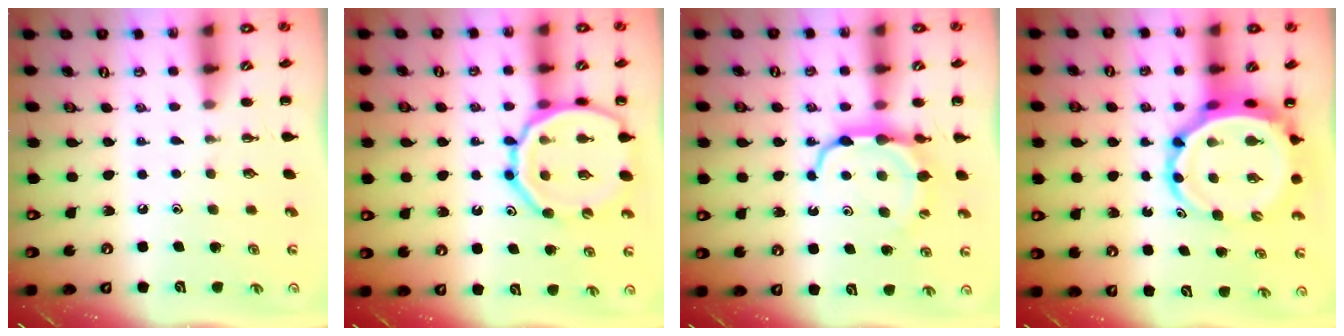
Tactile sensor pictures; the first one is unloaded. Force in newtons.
{"total": 18.7, "press": 18.6, "slide": 2.3}
{"total": 8.6, "press": 8.5, "slide": 1.4}
{"total": 8.9, "press": 8.5, "slide": 2.7}